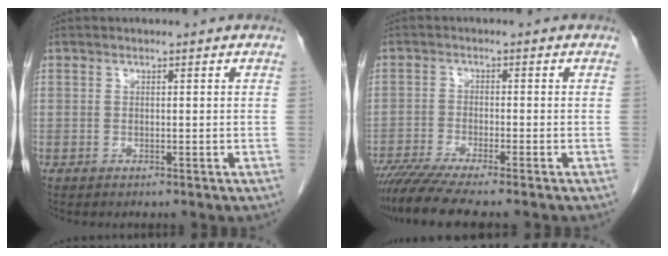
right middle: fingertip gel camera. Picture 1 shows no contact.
{"total": 8.4, "force": [-7.0, -0.4, 4.6], "torque": [-0.074, -0.023, -0.118]}